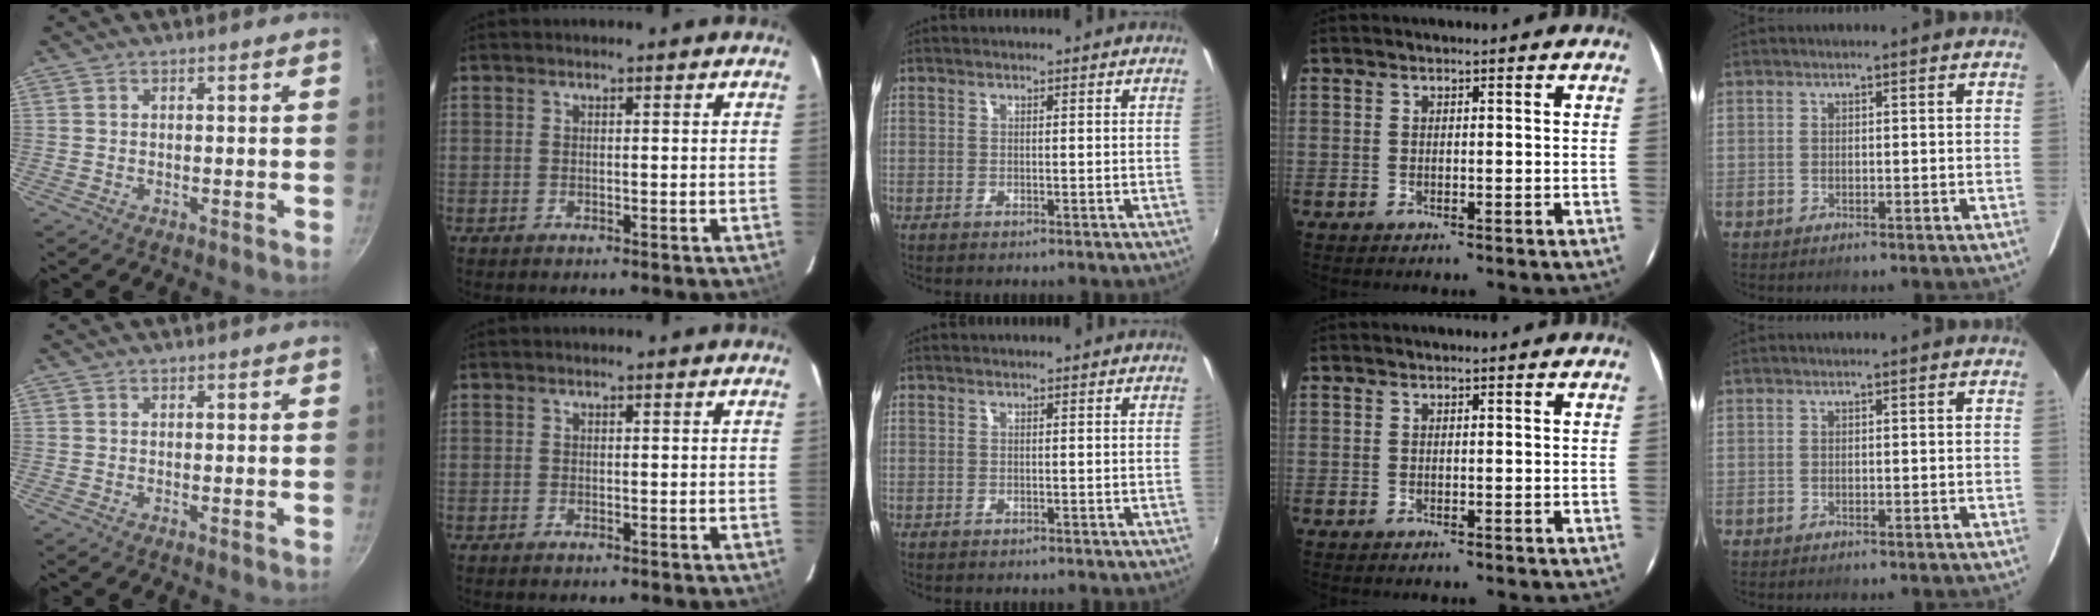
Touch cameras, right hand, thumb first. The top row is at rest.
{}